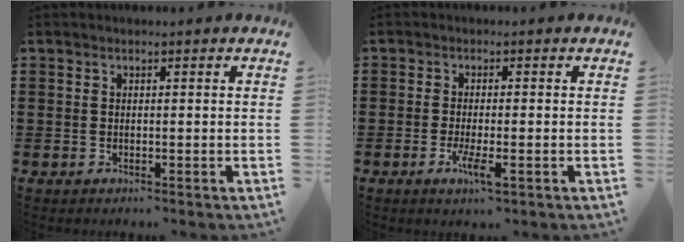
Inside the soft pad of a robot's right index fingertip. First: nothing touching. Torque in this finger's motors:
{"motor_torque": [0.50, -0.20, 0.09, 0.03]}